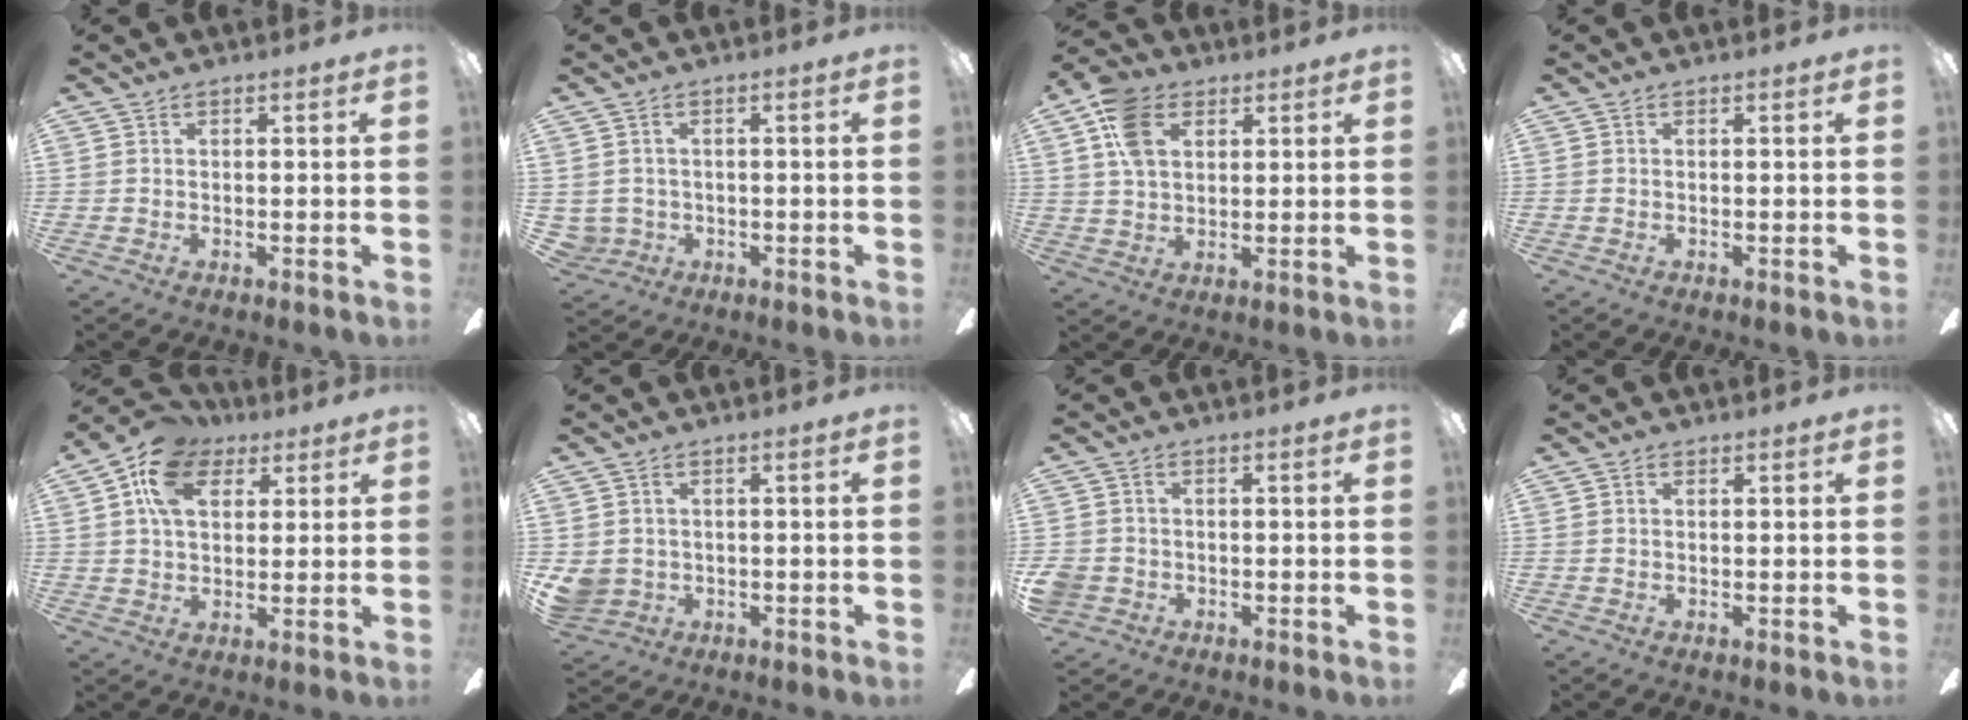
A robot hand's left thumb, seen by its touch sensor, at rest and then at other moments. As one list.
[{"total": 3.1, "force": [-0.4, 3.0, 0.5], "torque": [-0.022, 0.004, -0.008]}, {"total": 10.6, "force": [4.6, 7.1, 6.4], "torque": [-0.121, 0.009, 0.092]}, {"total": 0.0}, {"total": 12.5, "force": [5.7, 8.5, 7.3], "torque": [-0.118, 0.001, 0.104]}, {"total": 4.5, "force": [-0.4, 4.2, 1.4], "torque": [-0.037, 0.006, -0.008]}, {"total": 3.0, "force": [-1.2, 2.7, 0.8], "torque": [-0.020, 0.007, -0.023]}, {"total": 0.5, "force": [0.1, 0.4, 0.3], "torque": [-0.007, 0.003, 0.002]}]